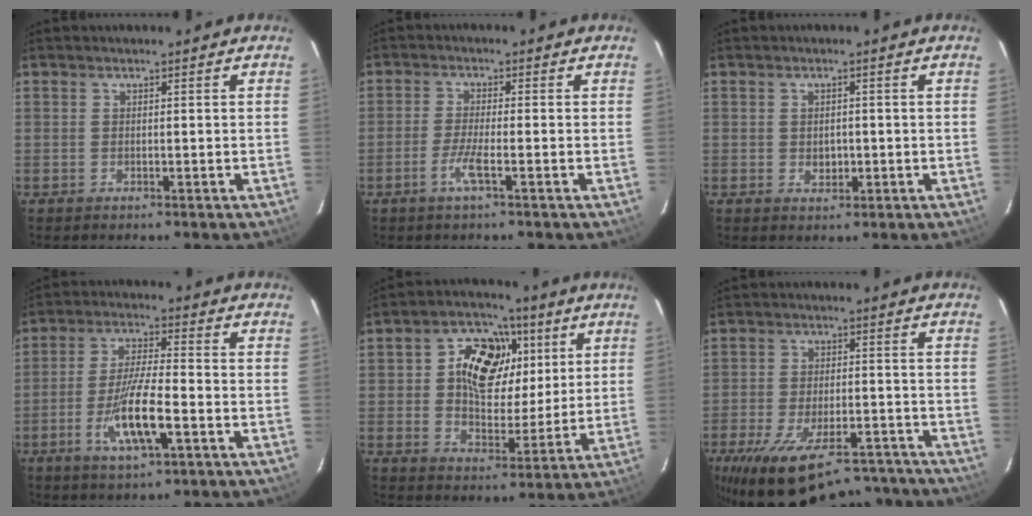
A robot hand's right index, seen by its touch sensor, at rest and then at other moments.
{"total": 2.2, "force": [-1.2, -0.4, 1.9], "torque": [-0.044, -0.004, -0.027]}
{"total": 2.3, "force": [-0.2, 1.9, 1.3], "torque": [-0.021, 0.002, 0.001]}
{"total": 10.7, "force": [-4.0, 2.2, 9.6], "torque": [-0.195, -0.008, -0.073]}
{"total": 14.5, "force": [4.3, 10.2, 9.3], "torque": [-0.173, 0.019, 0.069]}
{"total": 20.8, "force": [-16.7, 7.9, 9.5], "torque": [-0.190, -0.009, -0.231]}